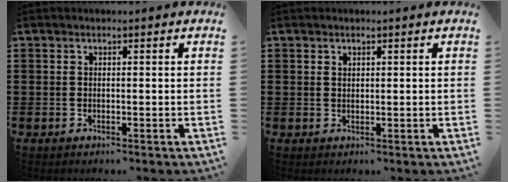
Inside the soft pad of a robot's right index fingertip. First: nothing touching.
{"total": 0.8, "force": [0.6, 0.5, 0.3], "torque": [-0.006, 0.003, 0.011]}